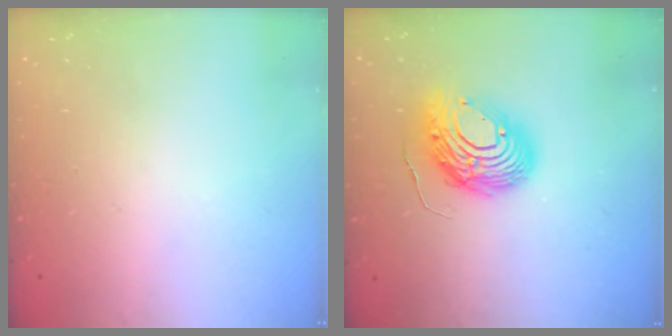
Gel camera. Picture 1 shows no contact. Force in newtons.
{"total": 12.5, "press": 12.4, "slide": 0.9}